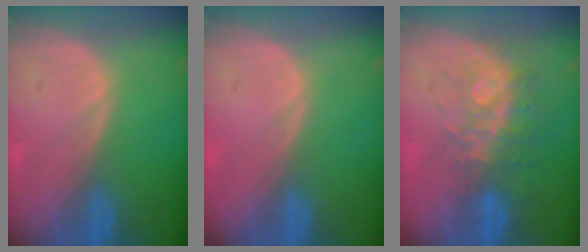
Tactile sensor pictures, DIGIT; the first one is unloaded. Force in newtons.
{"total": 0.0}
{"total": 8.4, "press": 7.1, "slide": 4.5}